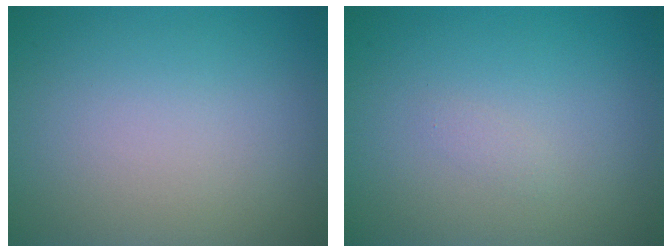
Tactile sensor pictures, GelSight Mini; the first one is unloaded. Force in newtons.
{"total": 0.6, "press": 0.6, "slide": 0.0}